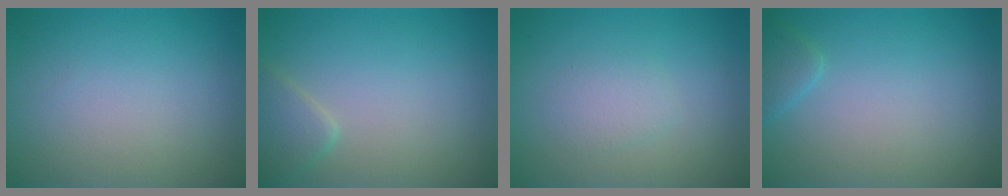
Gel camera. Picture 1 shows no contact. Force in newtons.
{"total": 2.1, "press": 2.1, "slide": 0.1}
{"total": 1.4, "press": 1.4, "slide": 0.1}
{"total": 1.4, "press": 1.4, "slide": 0.1}